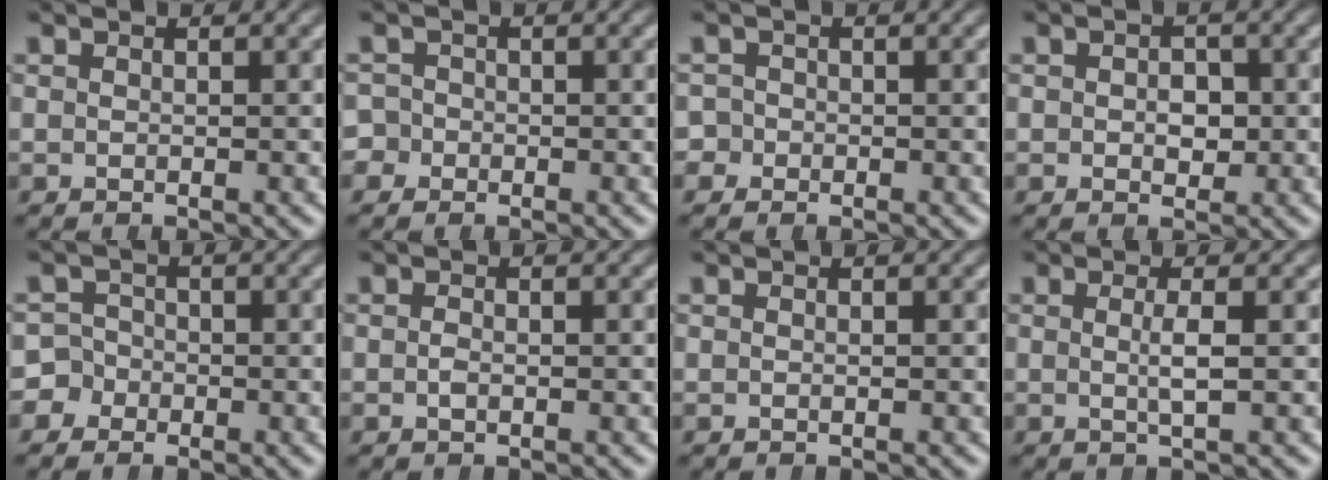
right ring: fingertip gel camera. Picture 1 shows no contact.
{"total": 2.4, "force": [-1.1, 2.1, 0.1], "torque": [-0.014, -0.005, -0.023]}
{"total": 2.1, "force": [-1.0, 1.9, -0.1], "torque": [-0.009, -0.003, -0.022]}
{"total": 1.6, "force": [-0.3, 1.3, 0.9], "torque": [-0.012, -0.003, -0.004]}
{"total": 4.8, "force": [-1.8, 4.3, 0.7], "torque": [-0.036, -0.014, -0.037]}
{"total": 0.5, "force": [-0.5, -0.1, 0.2], "torque": [-0.014, -0.009, -0.006]}
{"total": 0.0}
{"total": 1.6, "force": [-0.1, -0.7, 1.5], "torque": [-0.032, -0.009, -0.001]}